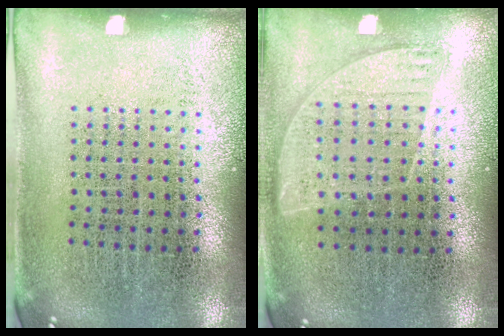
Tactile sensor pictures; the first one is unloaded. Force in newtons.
{"total": 0.9, "press": 0.7, "slide": 0.5}